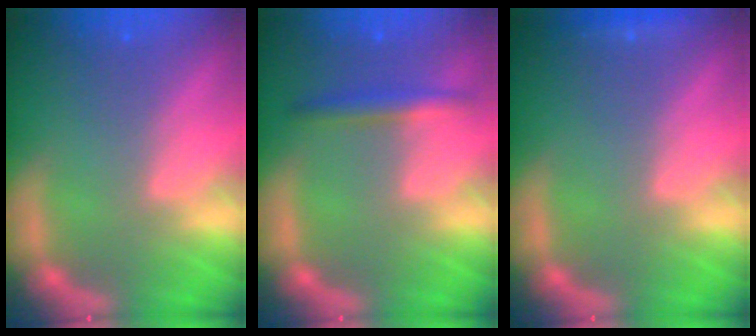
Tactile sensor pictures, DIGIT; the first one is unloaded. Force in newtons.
{"total": 2.4}
{"total": 0.9}